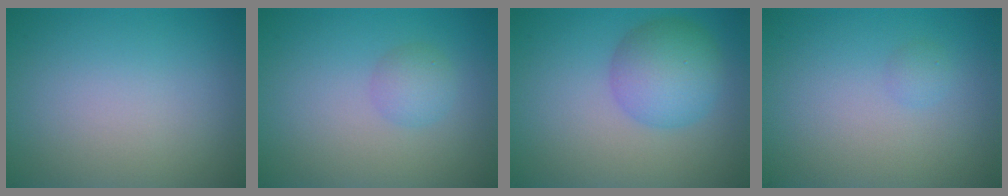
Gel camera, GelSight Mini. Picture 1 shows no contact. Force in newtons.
{"total": 1.8, "press": 1.8, "slide": 0.0}
{"total": 4.9, "press": 4.9, "slide": 0.1}
{"total": 0.7, "press": 0.7, "slide": 0.0}